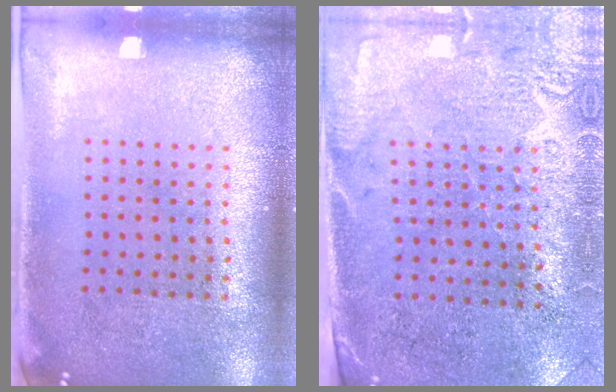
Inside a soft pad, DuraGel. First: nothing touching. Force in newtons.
{"total": 2.7, "press": 2.4, "slide": 1.2}